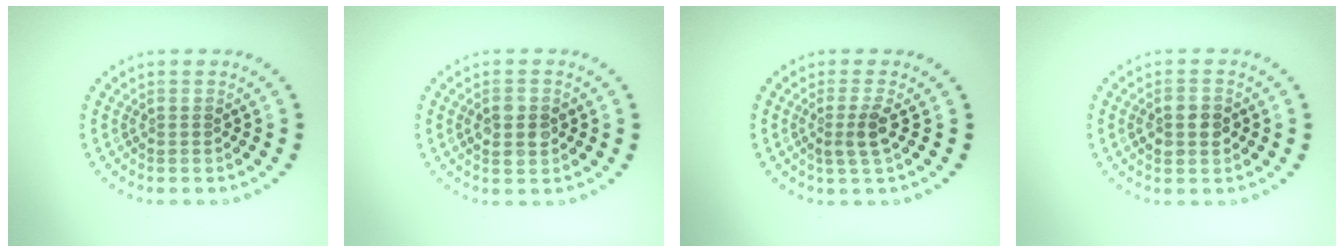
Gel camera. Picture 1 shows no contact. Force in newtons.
{"total": 2.8, "press": 2.8, "slide": 0.2}
{"total": 2.2, "press": 1.7, "slide": 1.3}
{"total": 2.8, "press": 2.8, "slide": 0.1}